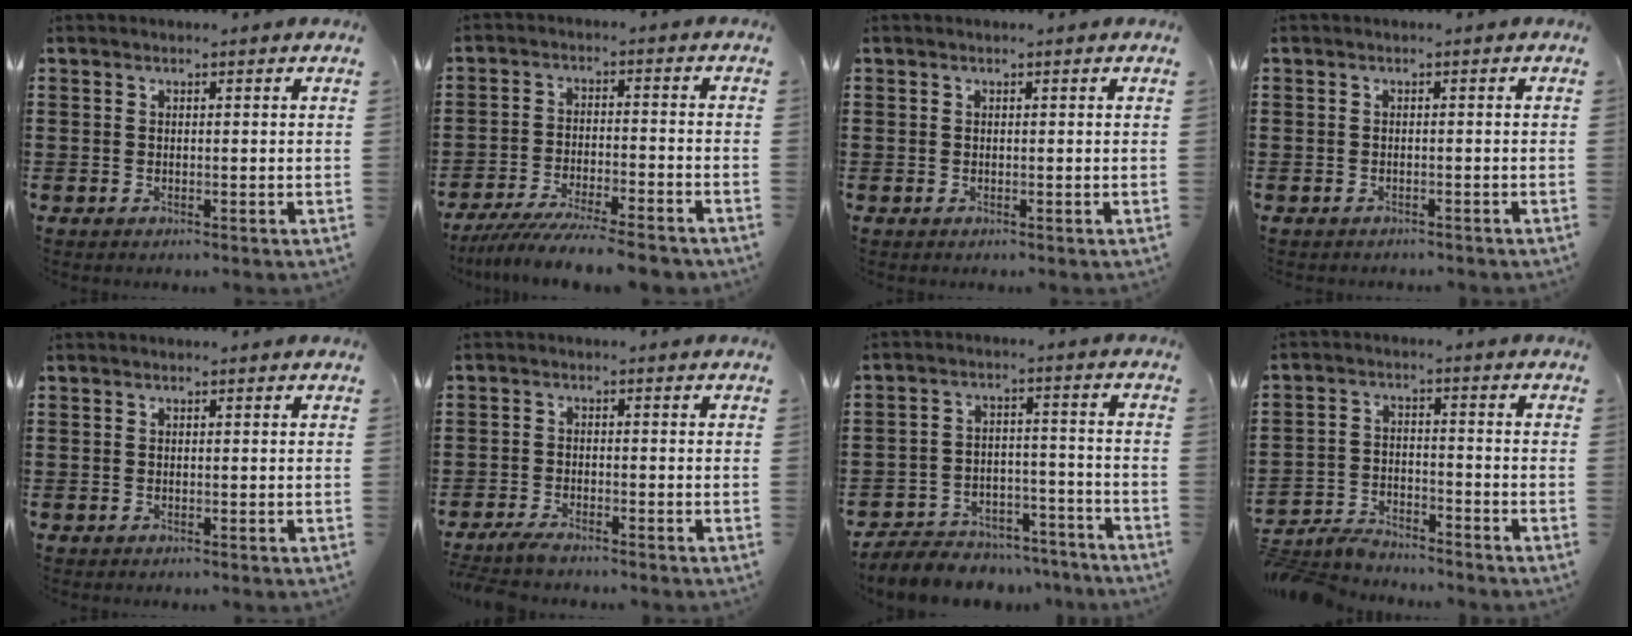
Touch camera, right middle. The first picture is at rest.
{"total": 6.9, "force": [-6.4, 0.2, 2.7], "torque": [-0.056, -0.008, -0.121]}
{"total": 0.0}
{"total": 0.8, "force": [-0.8, 0.1, -0.1], "torque": [0.000, 0.001, -0.017]}
{"total": 0.0}
{"total": 2.5, "force": [-2.3, 0.4, 0.8], "torque": [-0.030, -0.001, -0.052]}
{"total": 6.2, "force": [-6.1, 1.4, 0.4], "torque": [-0.003, 0.019, -0.119]}
{"total": 4.8, "force": [-4.6, 1.1, 0.8], "torque": [-0.031, 0.003, -0.098]}